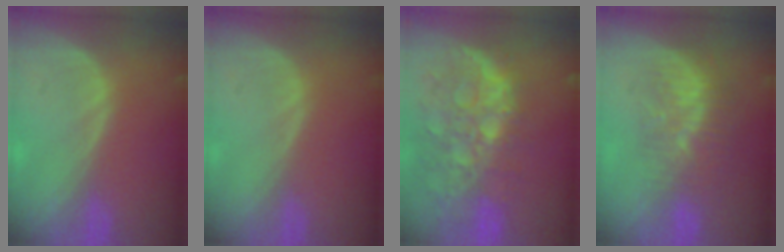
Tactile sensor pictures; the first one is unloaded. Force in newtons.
{"total": 0.0}
{"total": 12.8, "press": 10.5, "slide": 7.3}
{"total": 8.3, "press": 7.4, "slide": 3.7}